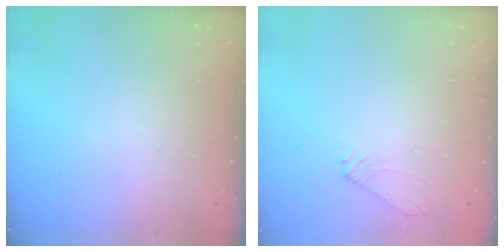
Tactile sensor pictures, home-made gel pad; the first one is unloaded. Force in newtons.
{"total": 2.5, "press": 2.4, "slide": 0.7}